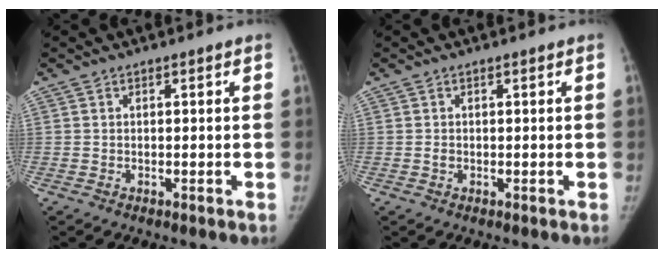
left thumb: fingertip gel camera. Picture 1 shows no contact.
{"total": 0.6, "force": [-0.1, 0.5, 0.4], "torque": [-0.004, 0.001, -0.002]}